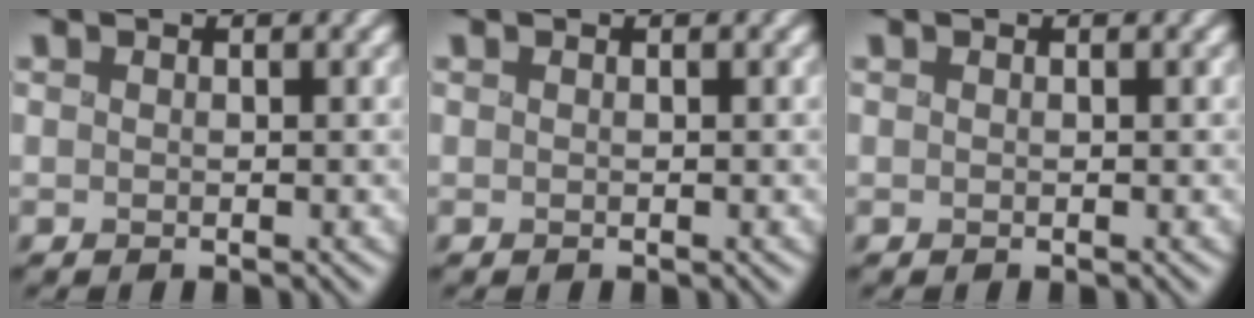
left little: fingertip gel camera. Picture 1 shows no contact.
{"total": 0.0}
{"total": 0.0}